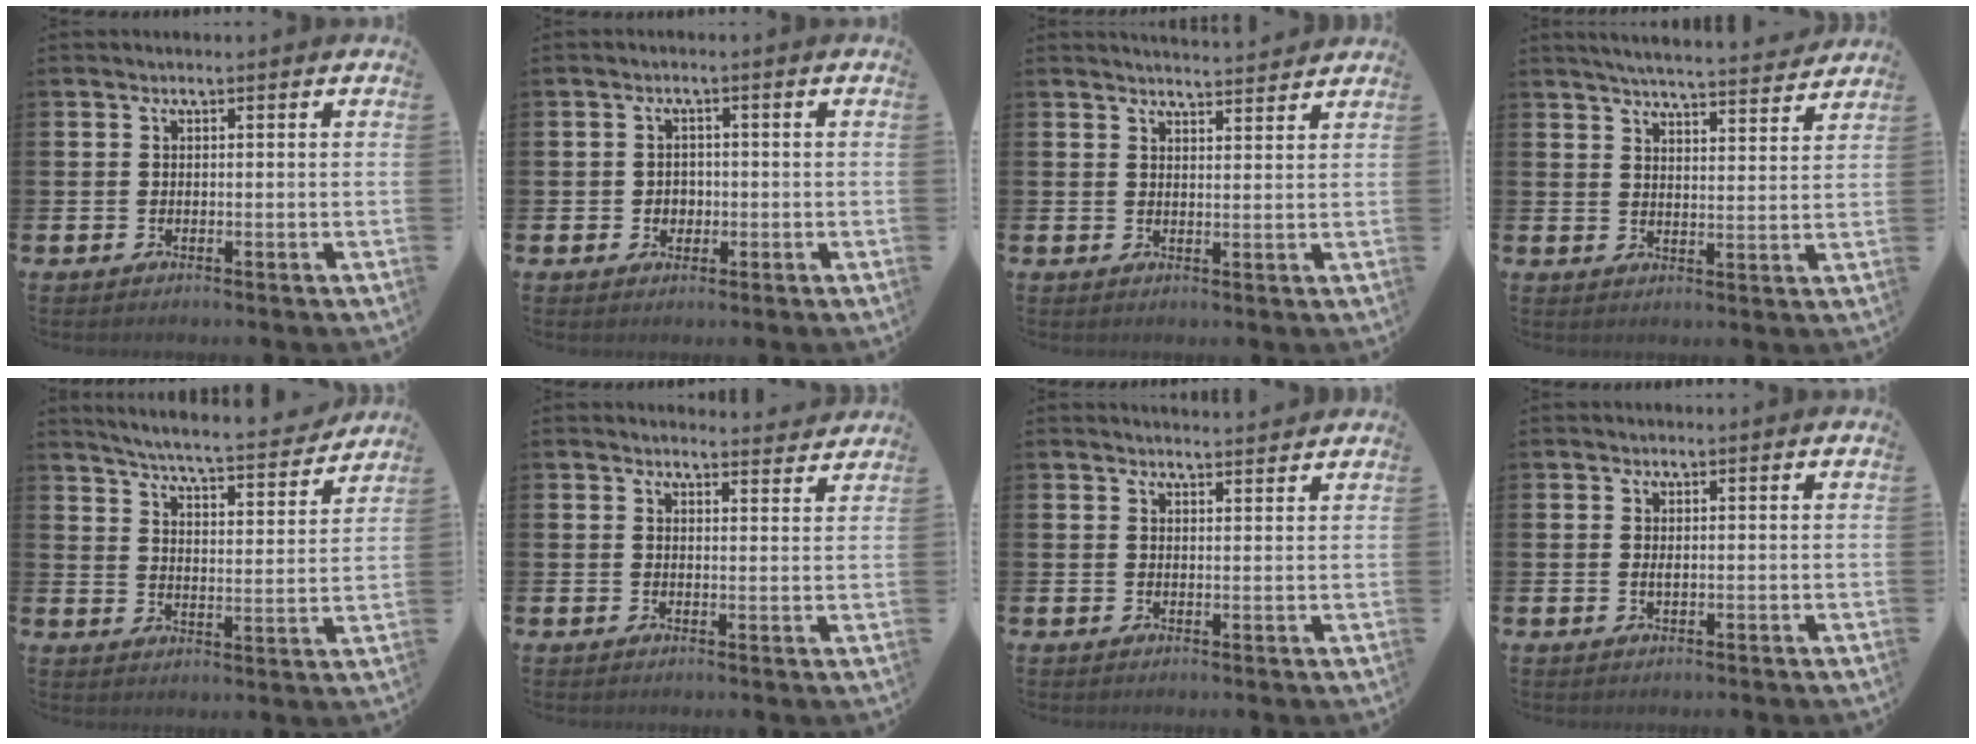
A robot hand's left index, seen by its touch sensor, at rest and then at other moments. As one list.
[{"total": 1.9, "force": [-0.1, 1.9, 0.5], "torque": [-0.003, 0.004, -0.009]}, {"total": 3.4, "force": [3.4, 0.0, 0.0], "torque": [-0.007, -0.021, 0.061]}, {"total": 5.4, "force": [5.4, -0.1, 0.9], "torque": [-0.030, -0.037, 0.093]}, {"total": 5.7, "force": [5.5, -0.1, 1.4], "torque": [-0.053, -0.045, 0.090]}, {"total": 2.9, "force": [2.9, 0.3, -0.1], "torque": [0.007, -0.019, 0.050]}, {"total": 2.3, "force": [2.3, 0.0, -0.1], "torque": [0.005, -0.015, 0.040]}, {"total": 0.7, "force": [0.2, 0.2, 0.7], "torque": [-0.009, 0.000, 0.002]}]